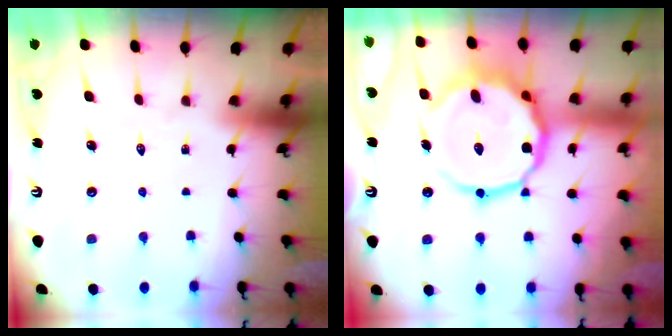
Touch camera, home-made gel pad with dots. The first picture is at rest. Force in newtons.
{"total": 16.9, "press": 16.8, "slide": 1.4}